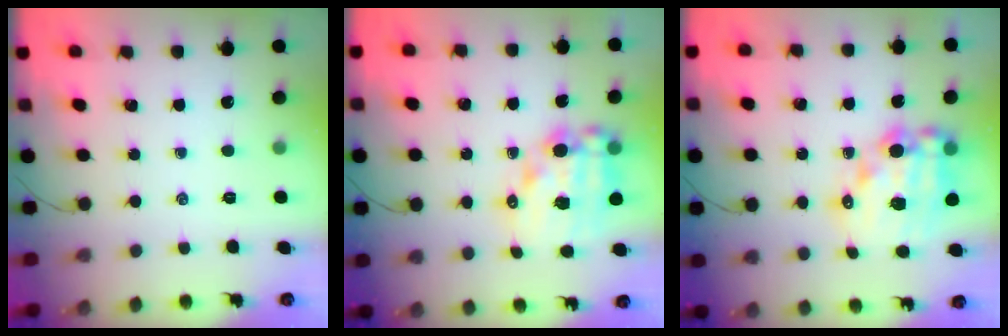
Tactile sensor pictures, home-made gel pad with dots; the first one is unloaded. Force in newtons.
{"total": 14.8, "press": 14.4, "slide": 3.3}
{"total": 17.0, "press": 16.6, "slide": 3.7}